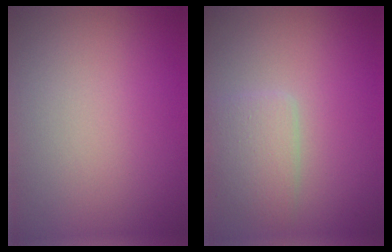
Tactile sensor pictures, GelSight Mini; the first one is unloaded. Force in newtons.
{"total": 2.8, "press": 2.8, "slide": 0.0}